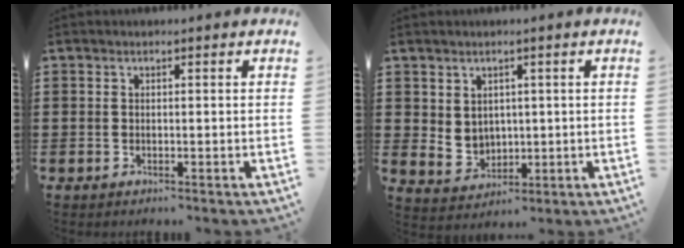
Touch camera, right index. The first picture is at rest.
{"total": 3.4, "force": [2.0, 2.7, 0.7], "torque": [-0.029, -0.001, 0.038]}